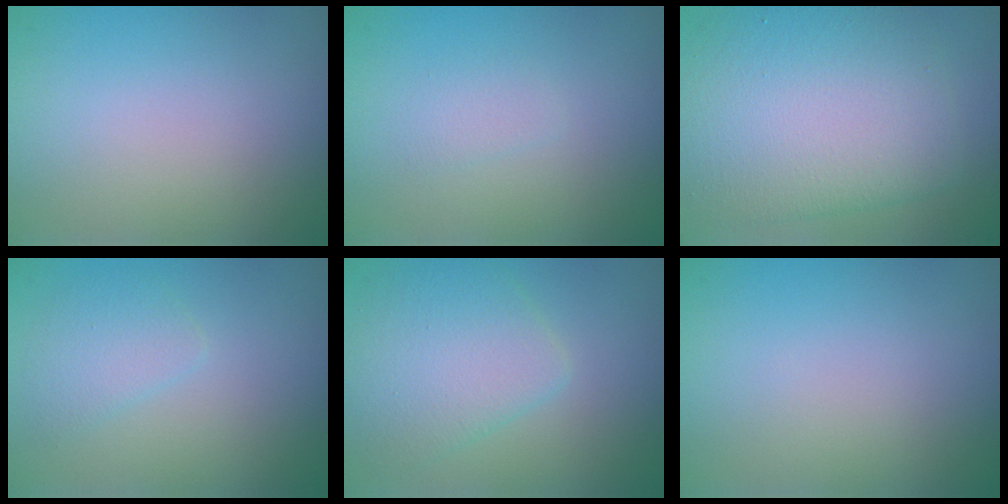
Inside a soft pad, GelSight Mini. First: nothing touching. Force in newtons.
{"total": 0.9, "press": 0.9, "slide": 0.0}
{"total": 9.0, "press": 9.0, "slide": 0.0}
{"total": 2.0, "press": 2.0, "slide": 0.1}
{"total": 4.5, "press": 4.5, "slide": 0.1}
{"total": 0.0}